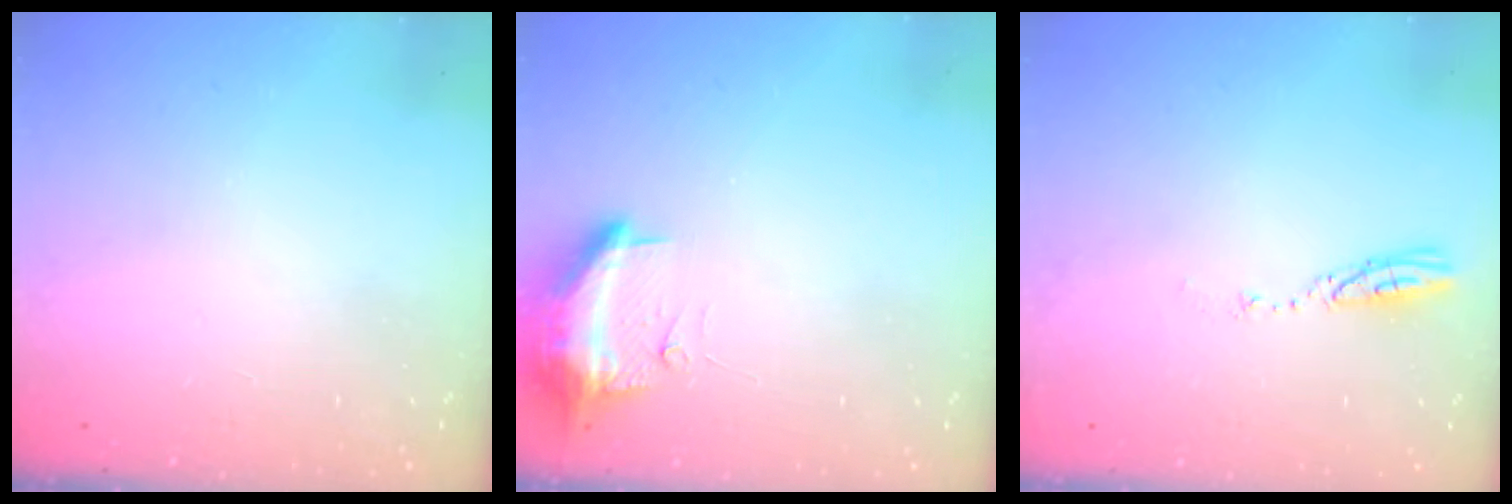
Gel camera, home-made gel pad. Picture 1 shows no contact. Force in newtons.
{"total": 10.0, "press": 9.9, "slide": 1.7}
{"total": 3.6, "press": 3.6, "slide": 0.3}